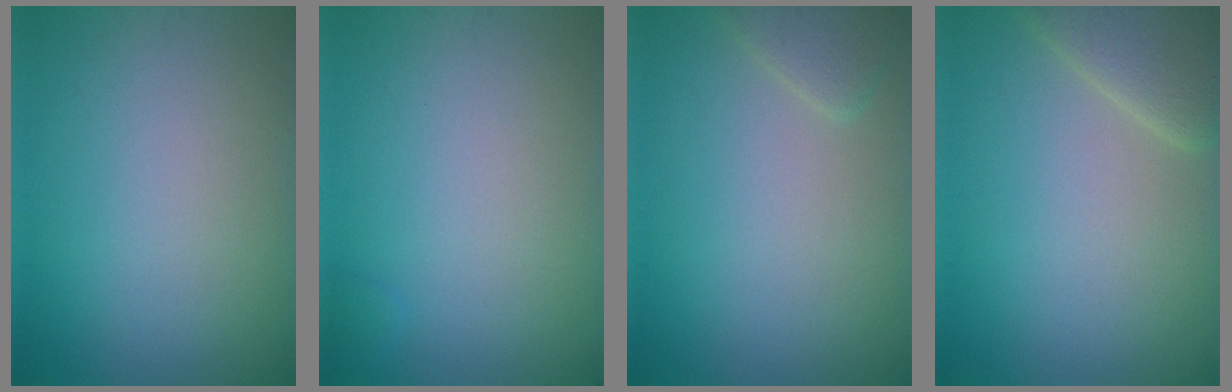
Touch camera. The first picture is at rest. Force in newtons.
{"total": 0.9, "press": 0.9, "slide": 0.2}
{"total": 1.5, "press": 1.5, "slide": 0.1}
{"total": 3.3, "press": 3.3, "slide": 0.3}